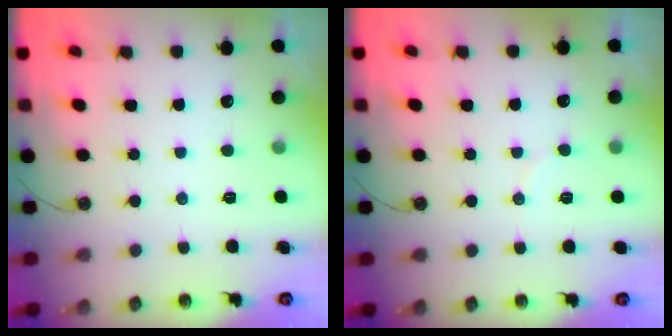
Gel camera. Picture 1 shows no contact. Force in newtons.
{"total": 3.0, "press": 3.0, "slide": 0.3}